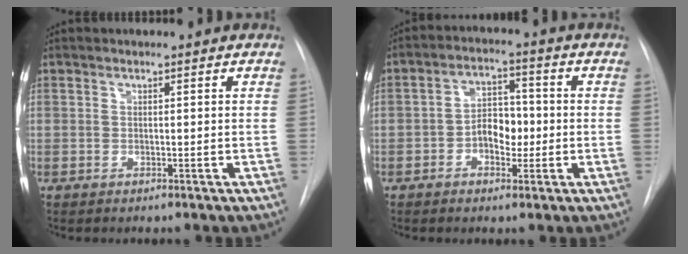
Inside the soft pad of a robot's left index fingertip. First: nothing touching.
{"total": 5.4, "force": [-1.2, 3.4, 4.1], "torque": [-0.069, 0.016, -0.022]}